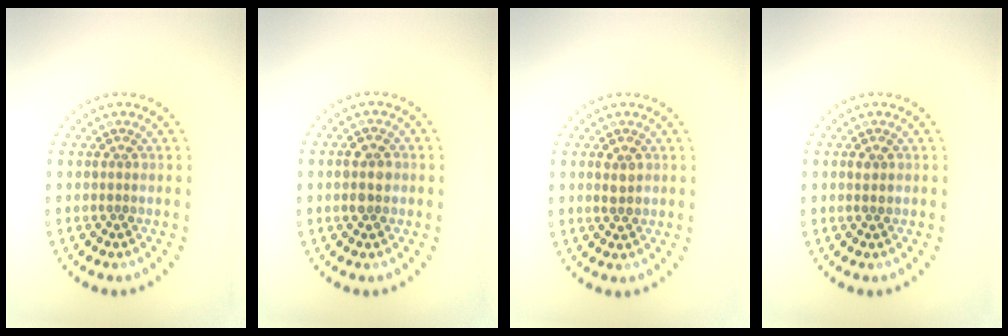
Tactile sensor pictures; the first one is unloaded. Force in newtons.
{"total": 2.0, "press": 2.0, "slide": 0.1}
{"total": 1.5, "press": 1.5, "slide": 0.1}
{"total": 1.0, "press": 1.0, "slide": 0.1}